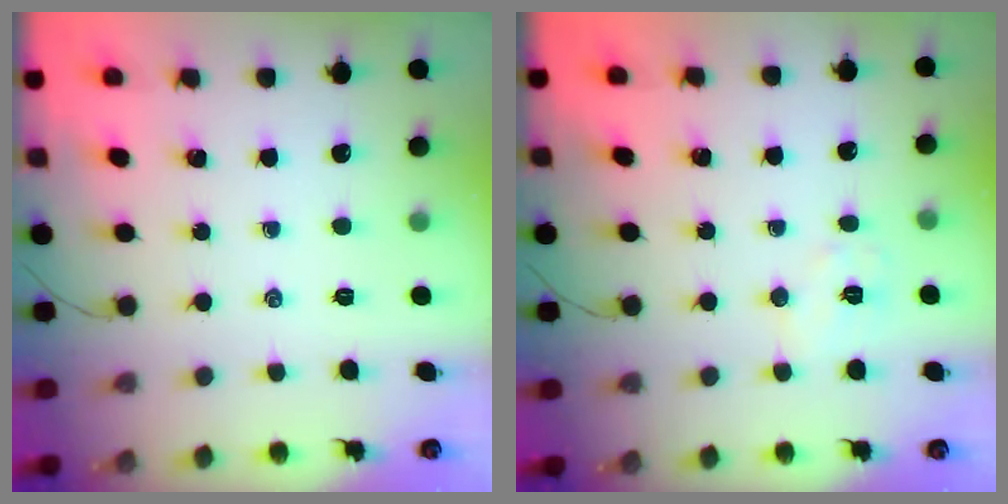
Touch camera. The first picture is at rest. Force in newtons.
{"total": 6.2, "press": 6.1, "slide": 0.9}